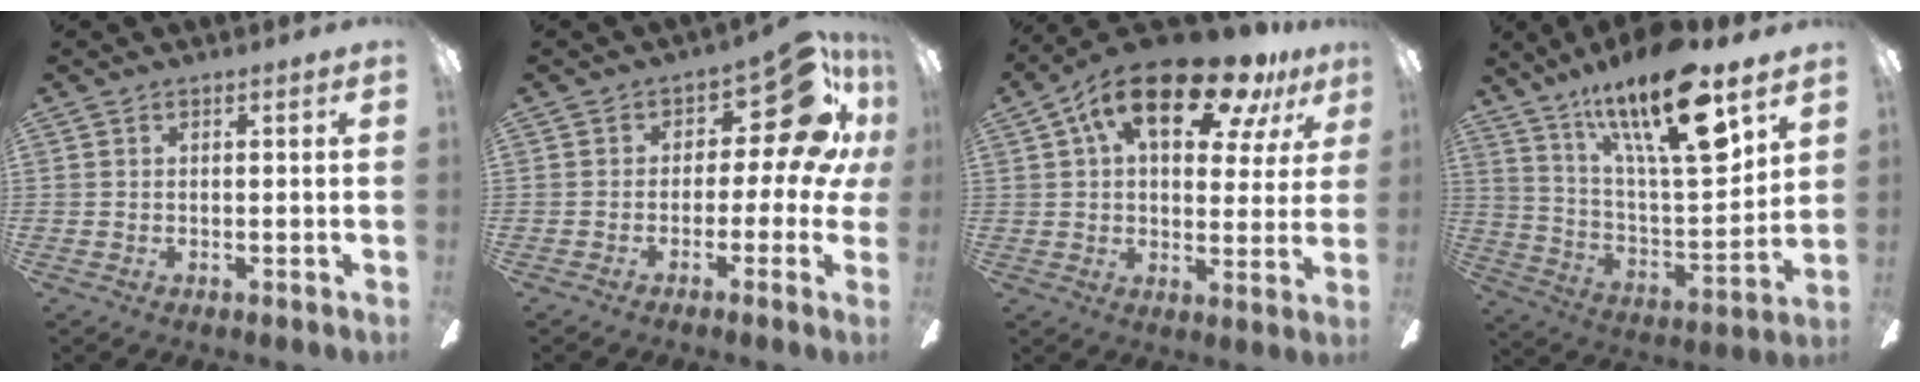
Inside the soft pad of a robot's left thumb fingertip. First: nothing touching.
{"total": 14.7, "force": [5.2, 7.1, 11.7], "torque": [-0.158, -0.027, 0.082]}
{"total": 19.8, "force": [10.6, 8.8, 14.2], "torque": [-0.235, -0.033, 0.176]}
{"total": 23.7, "force": [14.6, 6.4, 17.5], "torque": [-0.306, -0.083, 0.234]}